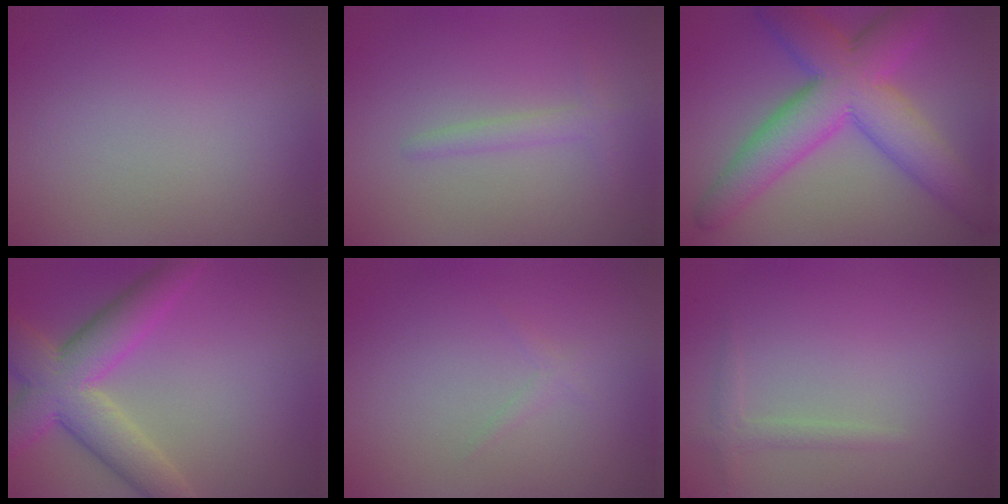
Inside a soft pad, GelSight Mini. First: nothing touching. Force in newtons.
{"total": 1.5, "press": 1.5, "slide": 0.1}
{"total": 9.6, "press": 9.6, "slide": 0.2}
{"total": 7.6, "press": 7.6, "slide": 0.5}
{"total": 0.7, "press": 0.7, "slide": 0.0}
{"total": 1.2, "press": 1.2, "slide": 0.0}